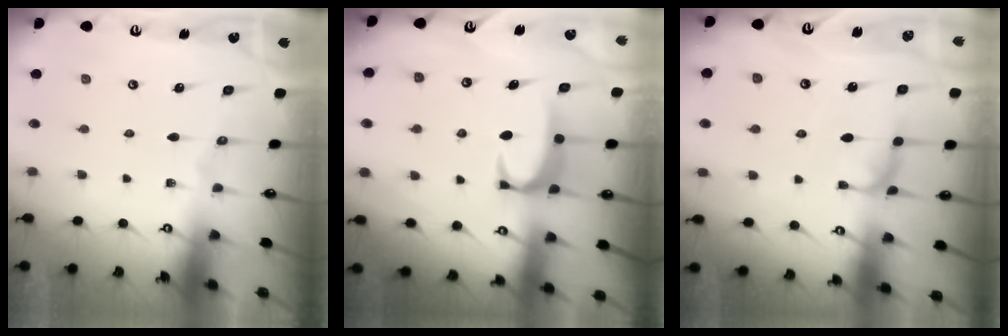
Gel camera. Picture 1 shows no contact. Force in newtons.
{"total": 1.9, "press": 1.8, "slide": 0.6}
{"total": 0.9, "press": 0.8, "slide": 0.5}